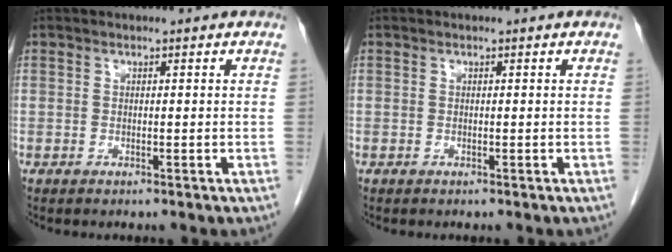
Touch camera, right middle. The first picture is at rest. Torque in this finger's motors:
{"motor_torque": [-0.04, -0.31, 0.00, 0.00]}